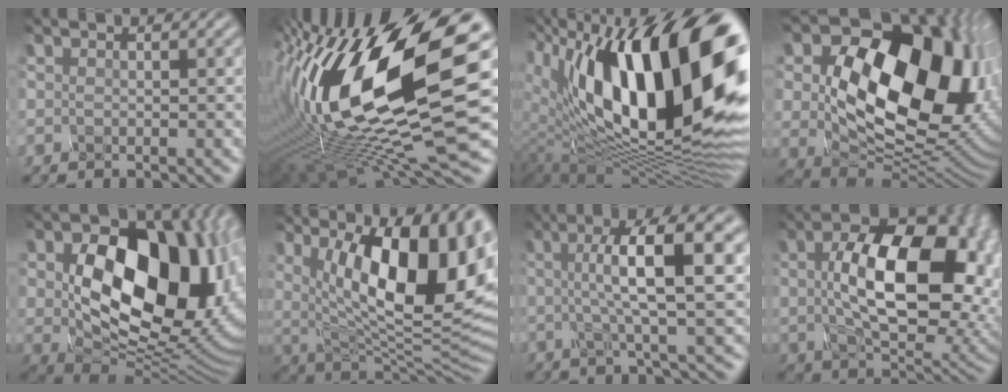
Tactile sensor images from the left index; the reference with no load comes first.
{"total": 18.6, "force": [1.1, 6.8, 17.3], "torque": [-0.322, 0.016, 0.012]}
{"total": 18.3, "force": [5.2, 8.6, 15.2], "torque": [-0.235, 0.020, 0.070]}
{"total": 19.6, "force": [4.0, 13.0, 14.1], "torque": [-0.207, -0.011, 0.092]}
{"total": 15.6, "force": [2.1, 10.3, 11.4], "torque": [-0.159, -0.010, 0.042]}
{"total": 16.5, "force": [4.5, 6.5, 14.4], "torque": [-0.182, 0.004, 0.070]}
{"total": 9.8, "force": [1.4, 2.3, 9.4], "torque": [-0.120, 0.013, 0.018]}
{"total": 14.2, "force": [1.4, 8.1, 11.6], "torque": [-0.173, -0.005, 0.036]}